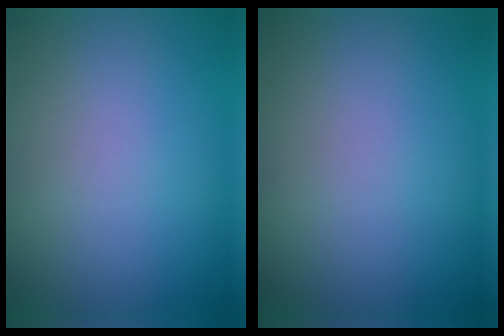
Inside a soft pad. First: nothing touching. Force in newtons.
{"total": 0.0}